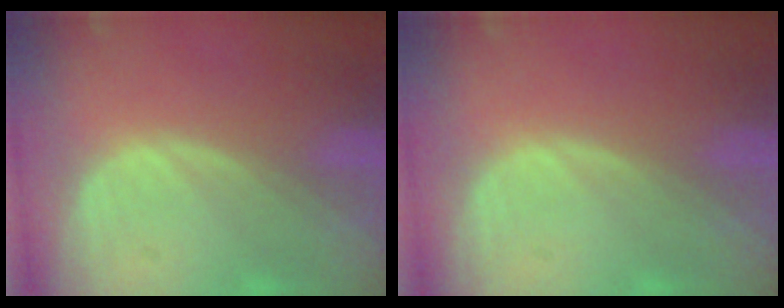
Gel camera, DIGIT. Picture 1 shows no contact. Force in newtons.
{"total": 0.0}